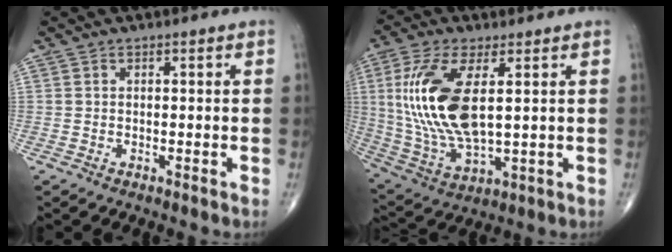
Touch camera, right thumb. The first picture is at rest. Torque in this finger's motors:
{"motor_torque": [-0.65, 1.74, 1.73, 0.50, 0.59]}